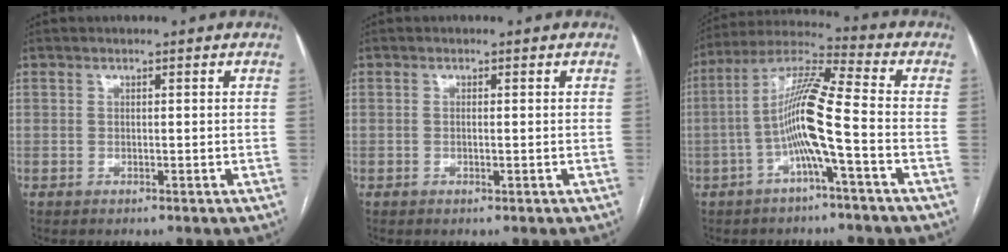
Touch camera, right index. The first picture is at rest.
{"total": 0.6, "force": [0.0, 0.1, 0.6], "torque": [-0.013, 0.000, 0.002]}
{"total": 10.7, "force": [-2.8, -0.4, 10.4], "torque": [-0.204, 0.021, -0.058]}